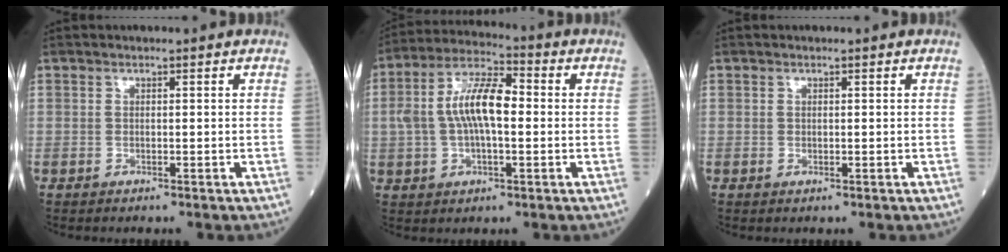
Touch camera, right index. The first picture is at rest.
{"total": 10.8, "force": [0.4, 3.9, 10.0], "torque": [-0.204, 0.025, 0.003]}
{"total": 0.0}